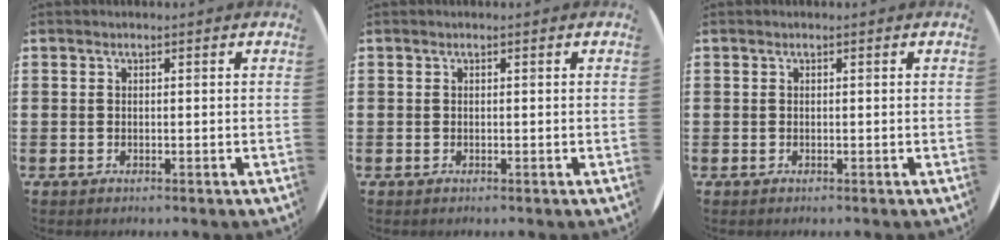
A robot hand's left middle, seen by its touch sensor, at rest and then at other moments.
{"total": 0.0}
{"total": 0.0}